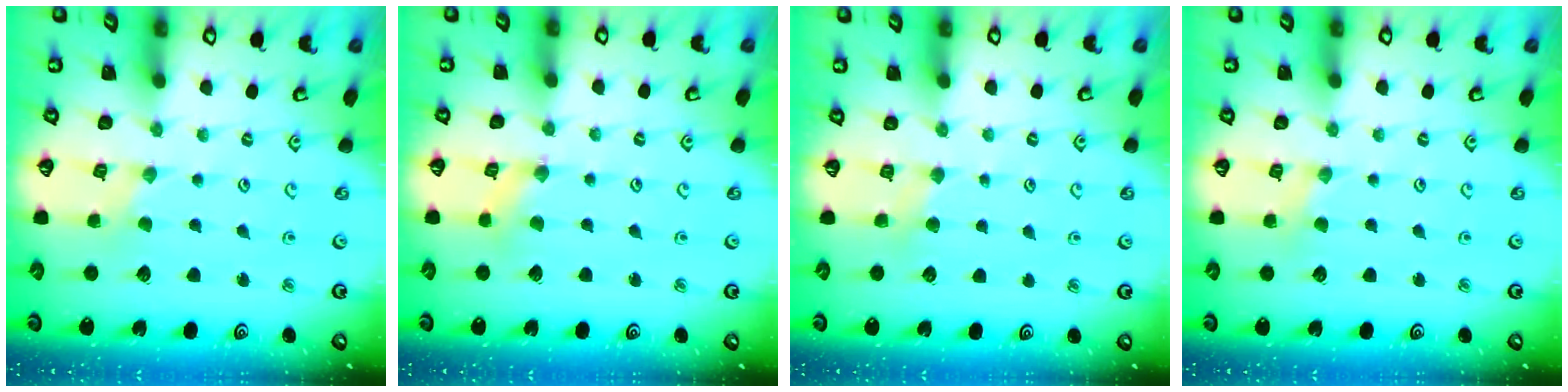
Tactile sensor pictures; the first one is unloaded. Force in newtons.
{"total": 1.5, "press": 1.5, "slide": 0.4}
{"total": 2.8, "press": 2.8, "slide": 0.5}
{"total": 1.8, "press": 1.7, "slide": 0.4}